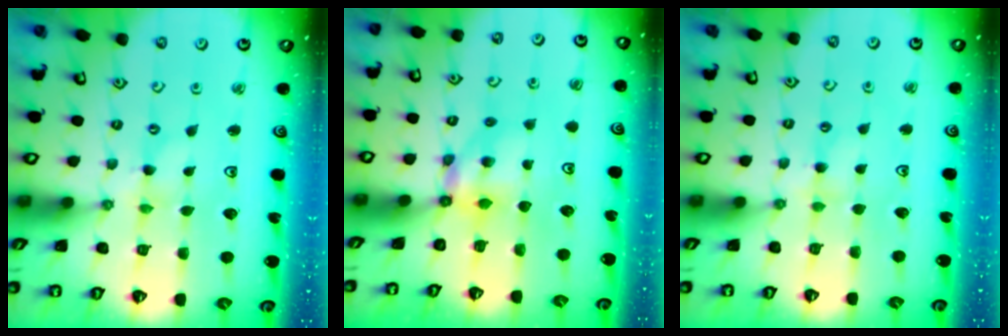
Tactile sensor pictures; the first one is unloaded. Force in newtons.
{"total": 5.9, "press": 5.9, "slide": 0.4}
{"total": 2.4, "press": 2.4, "slide": 0.5}